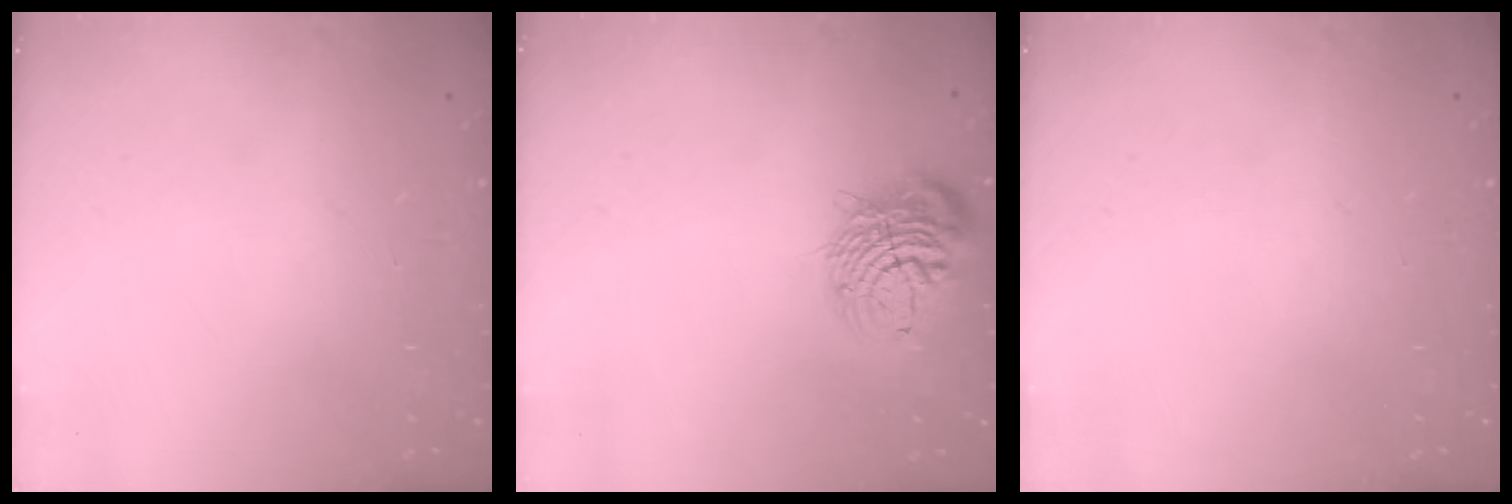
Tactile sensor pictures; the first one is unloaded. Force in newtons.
{"total": 12.4, "press": 12.4, "slide": 1.4}
{"total": 0.0}